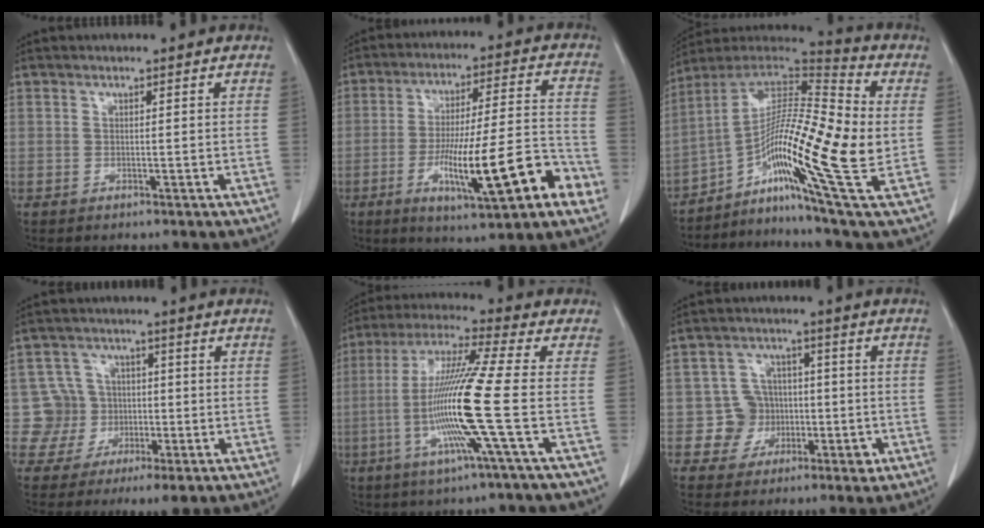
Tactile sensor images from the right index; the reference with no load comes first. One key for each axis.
{"total": 18.9, "fx": -6.9, "fy": 1.9, "fz": 17.5, "tx": -0.262, "ty": -0.002, "tz": -0.100}
{"total": 20.8, "fx": -3.1, "fy": 1.4, "fz": 20.5, "tx": -0.375, "ty": 0.001, "tz": -0.065}
{"total": 6.0, "fx": -0.6, "fy": 6.0, "fz": 0.3, "tx": 0.008, "ty": 0.017, "tz": -0.005}
{"total": 15.7, "fx": -3.1, "fy": -1.8, "fz": 15.2, "tx": -0.306, "ty": -0.011, "tz": -0.074}
{"total": 6.5, "fx": -1.0, "fy": 6.3, "fz": 1.0, "tx": 0.000, "ty": 0.023, "tz": -0.010}